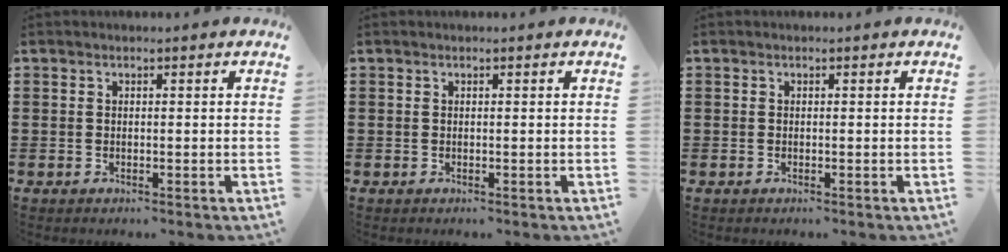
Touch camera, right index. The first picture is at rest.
{"total": 0.0}
{"total": 0.0}